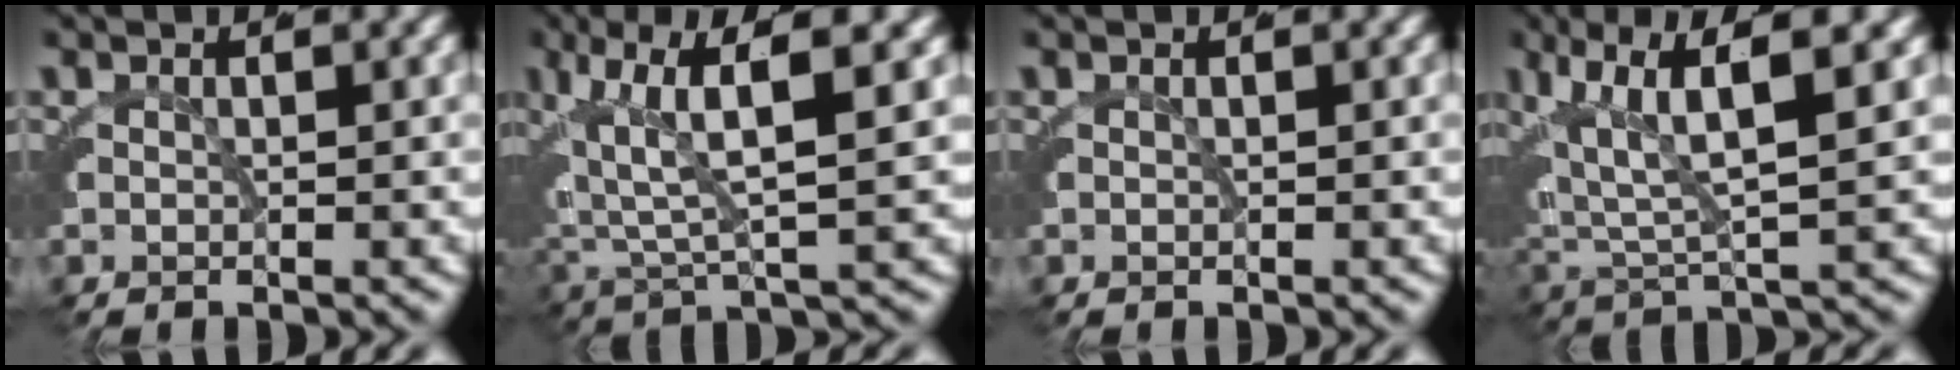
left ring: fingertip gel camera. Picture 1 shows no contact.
{"total": 7.3, "force": [2.9, 3.0, 6.0], "torque": [-0.104, 0.021, 0.045]}
{"total": 0.0}
{"total": 7.9, "force": [3.7, 3.3, 6.1], "torque": [-0.108, 0.020, 0.059]}